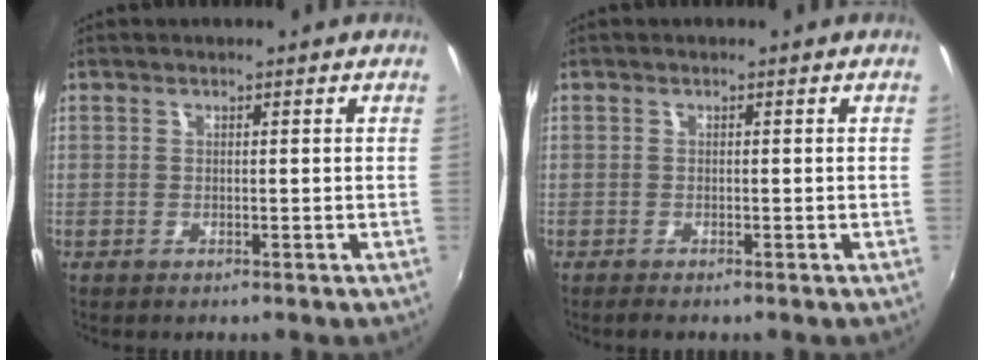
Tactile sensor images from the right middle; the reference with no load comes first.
{"total": 1.0, "force": [-0.8, 0.4, 0.3], "torque": [-0.009, -0.004, -0.017]}